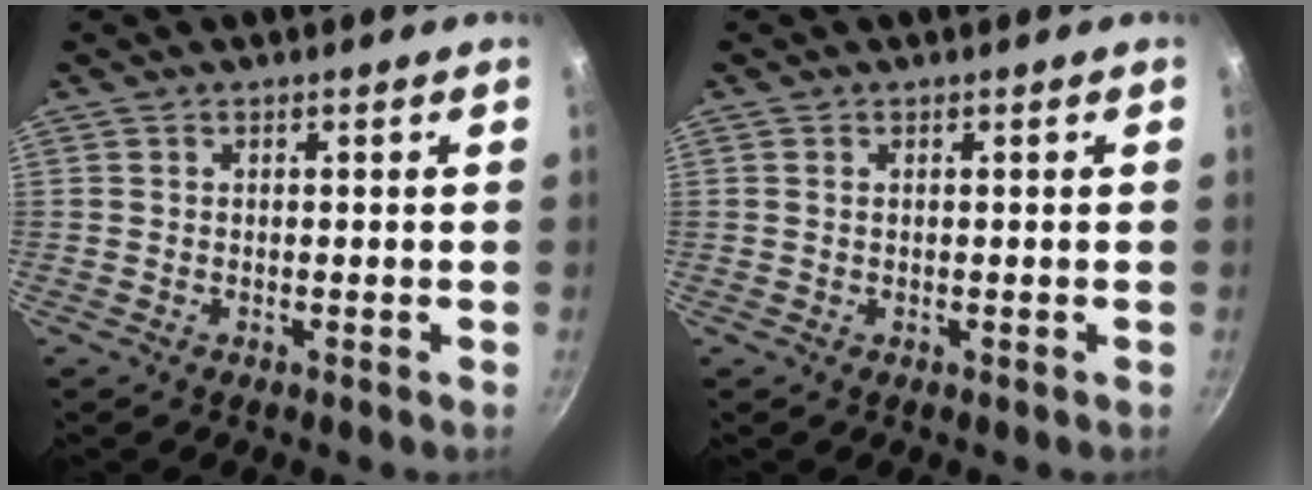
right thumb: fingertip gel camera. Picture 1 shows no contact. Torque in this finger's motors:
{"motor_torque": [-0.10, 0.03, -0.31, 0.21, 0.03]}